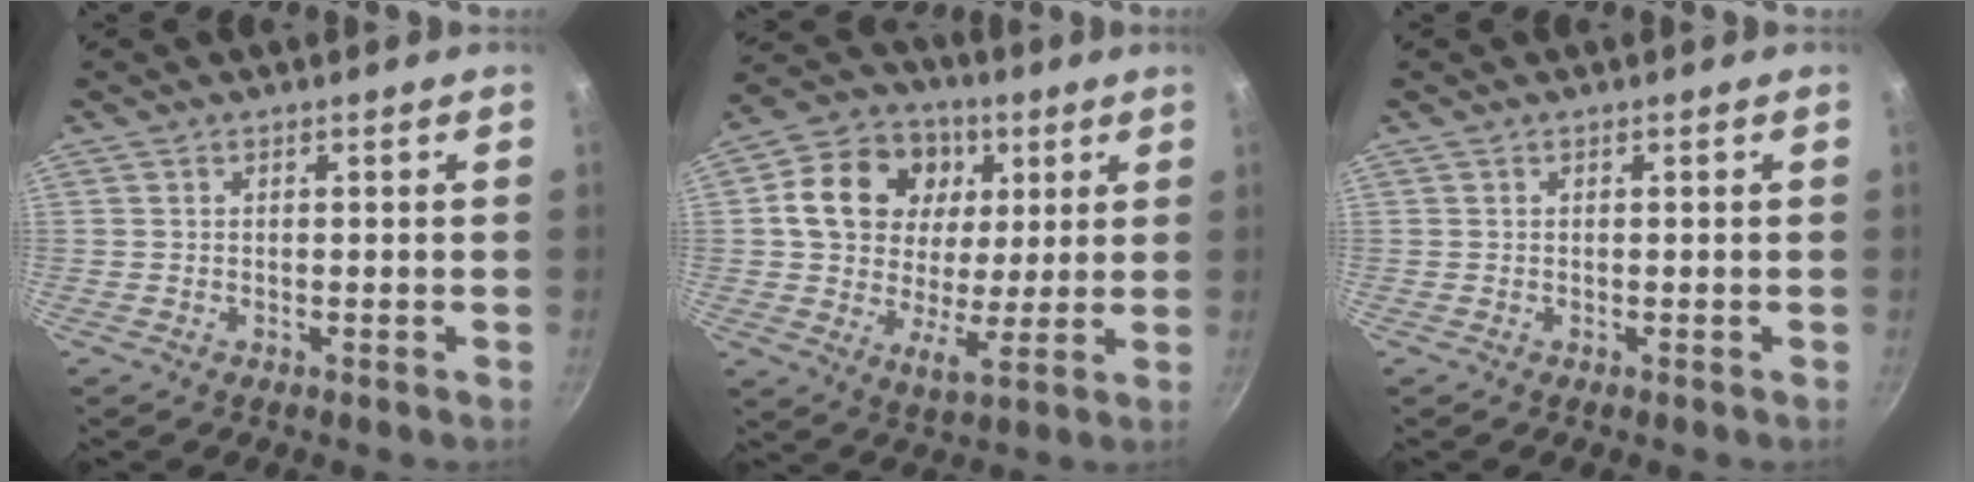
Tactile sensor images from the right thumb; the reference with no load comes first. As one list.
[{"total": 16.9, "force": [4.8, 13.0, 9.7], "torque": [-0.147, -0.007, 0.067]}, {"total": 0.0}]